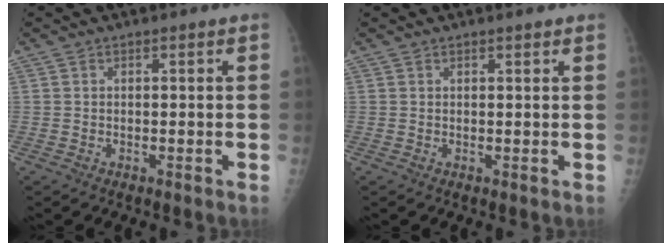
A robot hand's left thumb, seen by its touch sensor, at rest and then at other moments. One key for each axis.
{"total": 1.2, "fx": 1.0, "fy": 0.3, "fz": 0.7, "tx": -0.006, "ty": -0.002, "tz": 0.013}